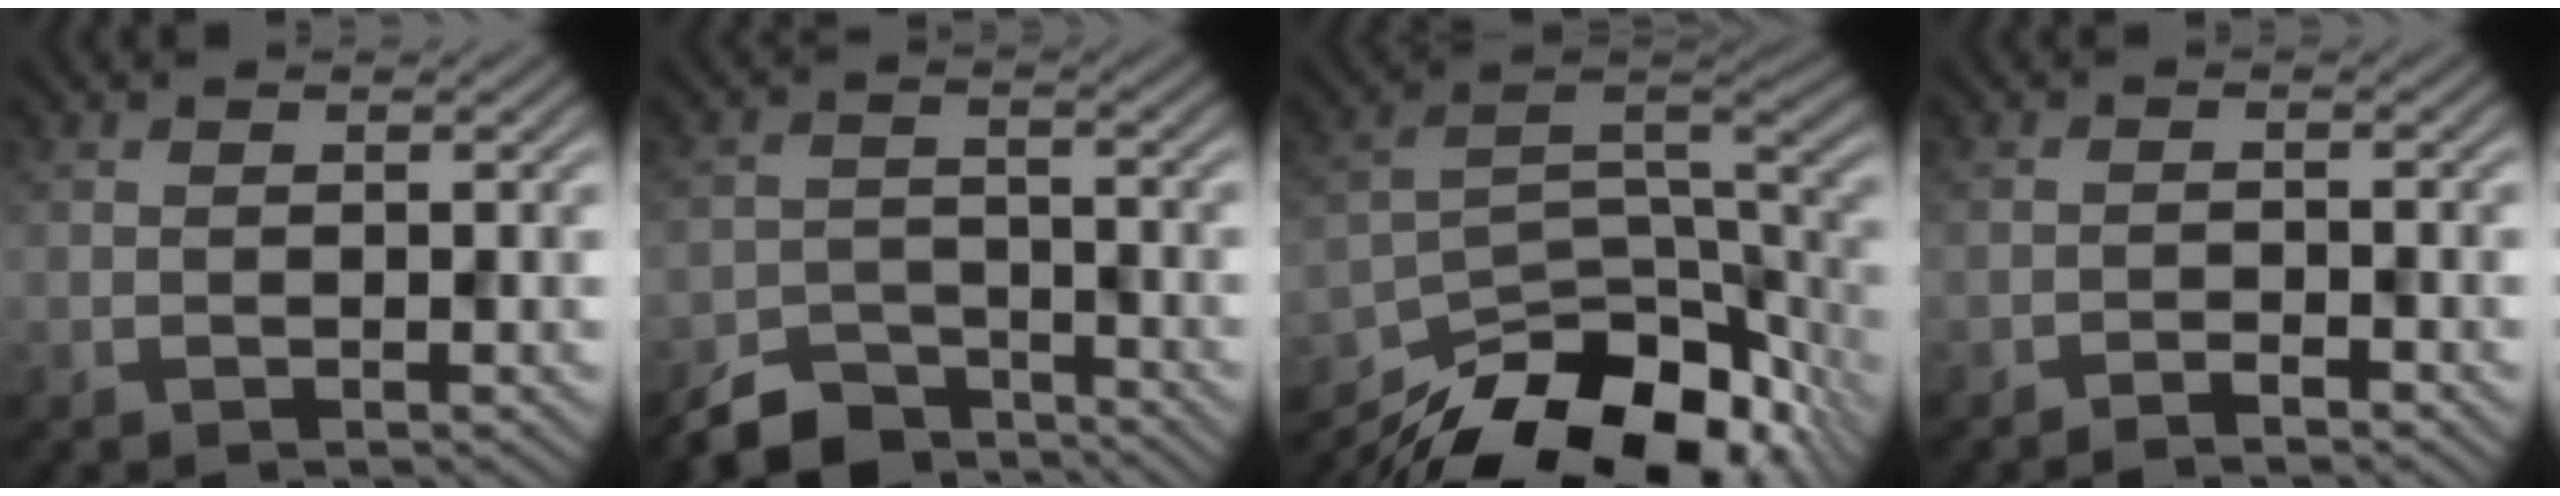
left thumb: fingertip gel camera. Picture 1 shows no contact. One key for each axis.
{"total": 5.8, "fx": -5.0, "fy": 2.3, "fz": 1.8, "tx": -0.032, "ty": -0.006, "tz": -0.097}
{"total": 17.6, "fx": -13.8, "fy": 6.1, "fz": 9.1, "tx": -0.190, "ty": -0.031, "tz": -0.209}
{"total": 1.6, "fx": -1.4, "fy": 0.0, "fz": 0.7, "tx": -0.011, "ty": 0.003, "tz": -0.027}